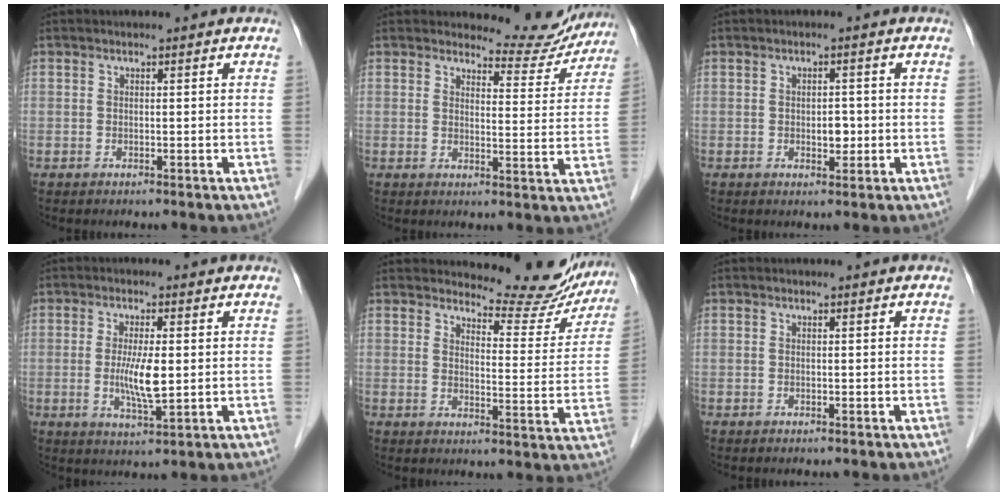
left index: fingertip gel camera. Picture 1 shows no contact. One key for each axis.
{"total": 8.0, "fx": 7.8, "fy": 1.8, "fz": -0.3, "tx": 0.012, "ty": -0.025, "tz": 0.088}
{"total": 2.2, "fx": -0.3, "fy": 1.3, "fz": 1.8, "tx": -0.025, "ty": 0.001, "tz": -0.002}
{"total": 5.6, "fx": 0.0, "fy": 1.0, "fz": 5.5, "tx": -0.108, "ty": -0.010, "tz": 0.000}
{"total": 13.0, "fx": 12.5, "fy": 2.9, "fz": 1.9, "tx": -0.009, "ty": -0.047, "tz": 0.138}
{"total": 0.0}